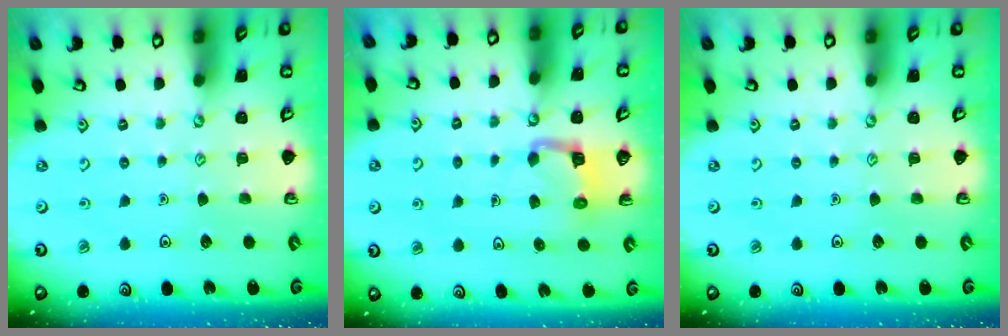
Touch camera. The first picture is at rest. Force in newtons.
{"total": 4.2, "press": 4.2, "slide": 0.2}
{"total": 0.0}